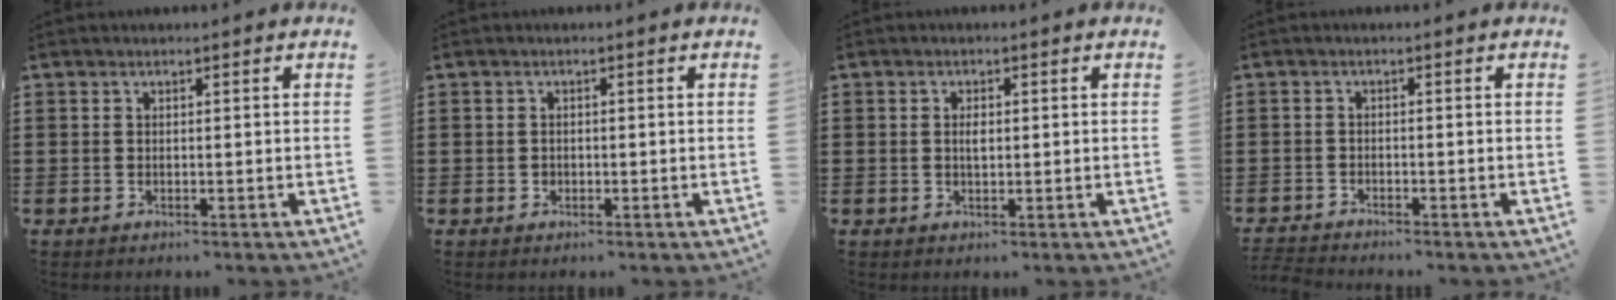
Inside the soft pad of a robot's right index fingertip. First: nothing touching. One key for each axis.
{"total": 0.7, "fx": -0.2, "fy": 0.6, "fz": 0.1, "tx": -0.003, "ty": 0.004, "tz": -0.005}
{"total": 1.6, "fx": 0.2, "fy": 0.7, "fz": 1.5, "tx": -0.028, "ty": 0.004, "tz": 0.002}
{"total": 1.8, "fx": -1.8, "fy": 0.0, "fz": 0.0, "tx": -0.004, "ty": 0.000, "tz": -0.038}